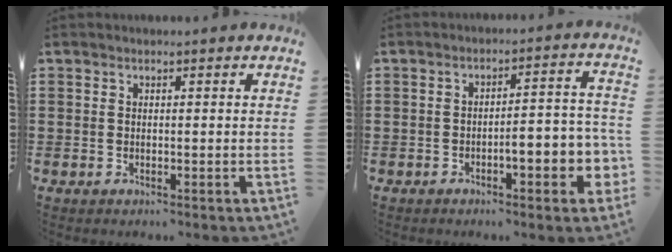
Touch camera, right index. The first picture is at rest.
{"total": 5.2, "force": [-2.3, 1.3, 4.5], "torque": [-0.059, -0.009, -0.046]}